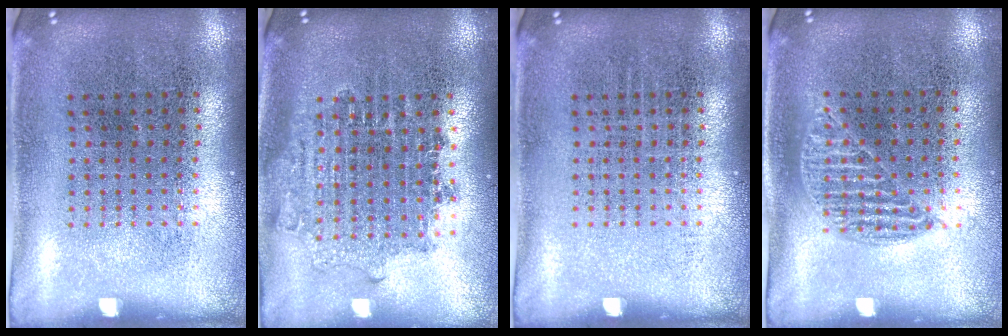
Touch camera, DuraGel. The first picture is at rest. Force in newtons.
{"total": 1.7, "press": 1.4, "slide": 1.0}
{"total": 0.0}
{"total": 0.9, "press": 0.8, "slide": 0.4}